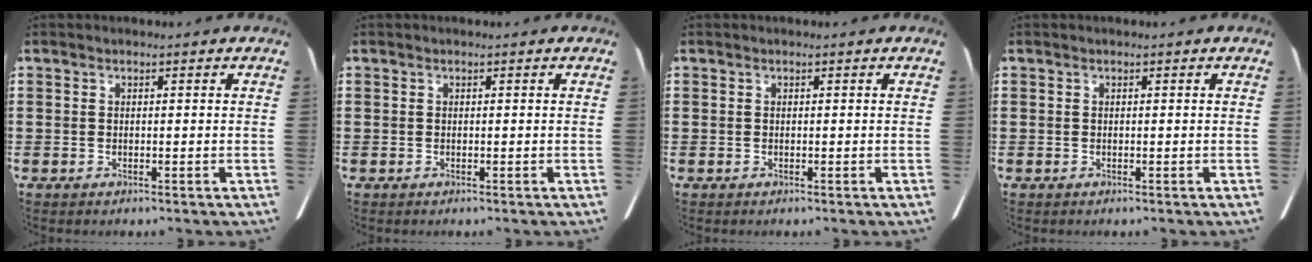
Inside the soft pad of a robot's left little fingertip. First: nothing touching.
{"total": 0.0}
{"total": 0.0}
{"total": 0.0}